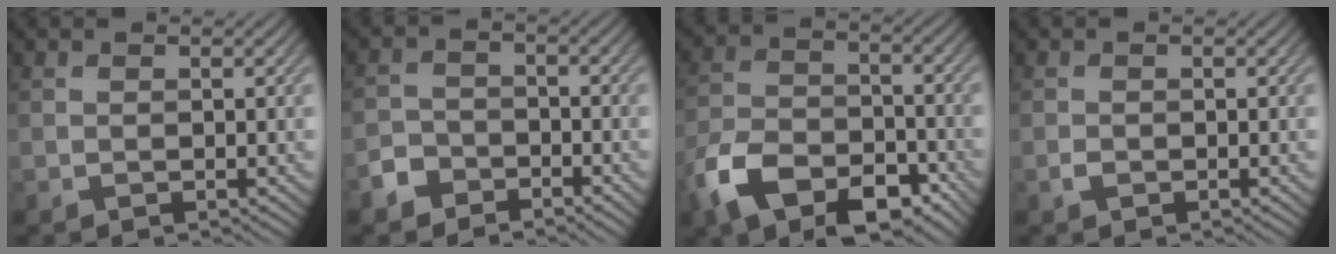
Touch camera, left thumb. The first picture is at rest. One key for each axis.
{"total": 3.2, "fx": -2.6, "fy": 1.9, "fz": 0.8, "tx": -0.015, "ty": 0.006, "tz": -0.060}
{"total": 11.9, "fx": -7.2, "fy": 6.6, "fz": 6.9, "tx": -0.157, "ty": -0.015, "tz": -0.140}
{"total": 0.6, "fx": -0.3, "fy": 0.4, "fz": 0.3, "tx": -0.007, "ty": 0.003, "tz": -0.007}